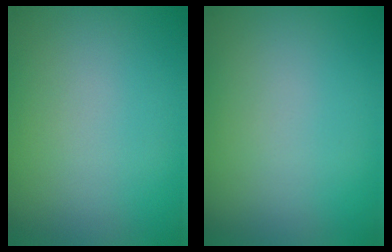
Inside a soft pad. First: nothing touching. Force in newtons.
{"total": 0.0}